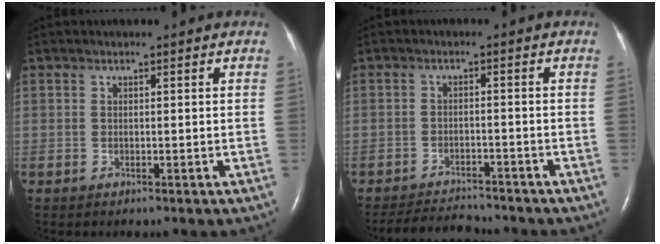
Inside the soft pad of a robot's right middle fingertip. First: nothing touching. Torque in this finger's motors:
{"motor_torque": [0.13, -0.16, -0.01, -0.01]}